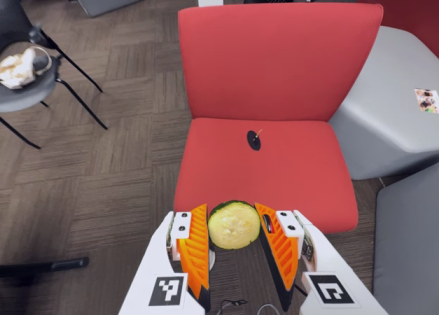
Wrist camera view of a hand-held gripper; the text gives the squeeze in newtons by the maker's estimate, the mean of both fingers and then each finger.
{"total": 9.1, "left": 9.2, "right": 9.0}